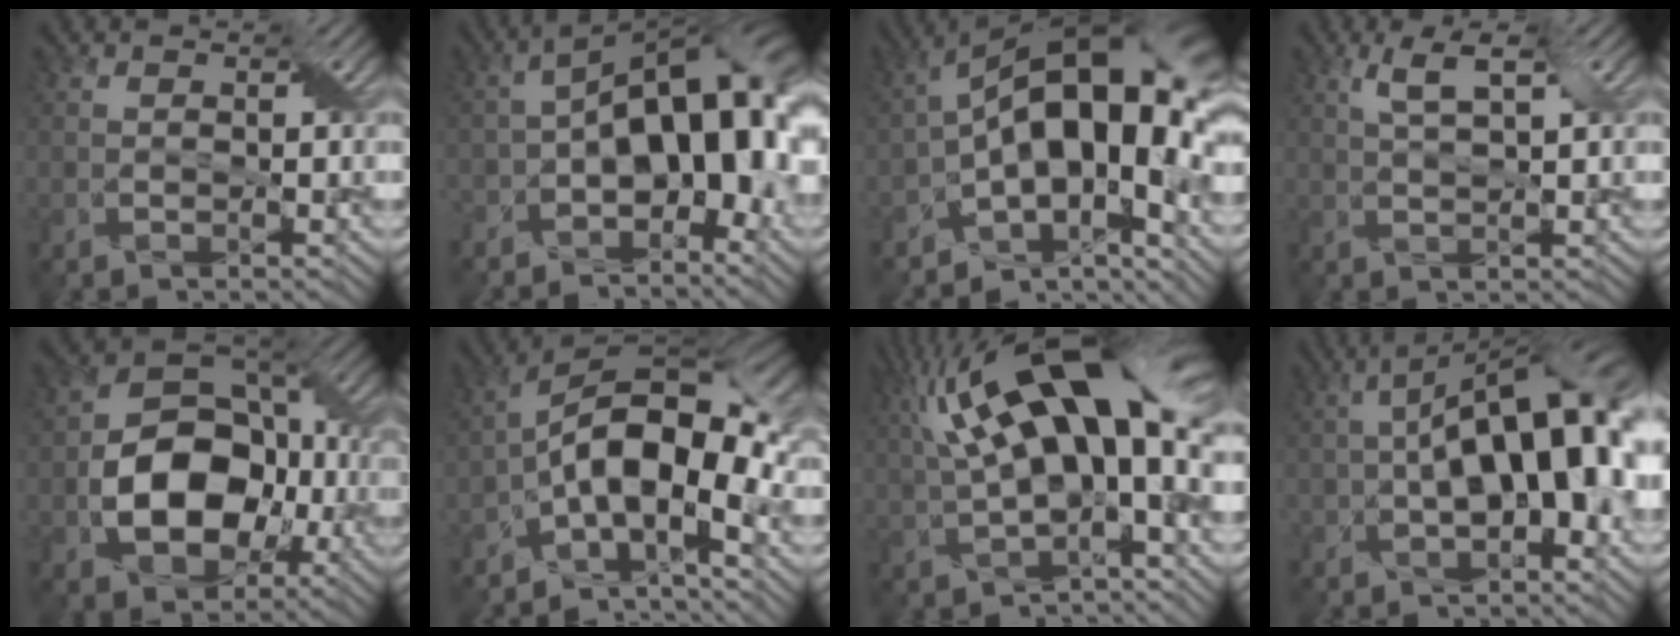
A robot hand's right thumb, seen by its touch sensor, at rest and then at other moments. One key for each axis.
{"total": 15.3, "fx": -3.3, "fy": 7.5, "fz": 12.9, "tx": -0.191, "ty": -0.003, "tz": -0.053}
{"total": 16.8, "fx": -2.4, "fy": 8.6, "fz": 14.3, "tx": -0.208, "ty": 0.013, "tz": -0.047}
{"total": 3.1, "fx": 2.0, "fy": -0.1, "fz": 2.4, "tx": -0.057, "ty": 0.007, "tz": 0.035}
{"total": 12.4, "fx": -2.7, "fy": 8.8, "fz": 8.2, "tx": -0.148, "ty": -0.018, "tz": -0.053}
{"total": 13.4, "fx": -4.5, "fy": 5.9, "fz": 11.1, "tx": -0.175, "ty": 0.007, "tz": -0.093}
{"total": 17.3, "fx": 4.1, "fy": 6.5, "fz": 15.5, "tx": -0.267, "ty": 0.019, "tz": 0.073}
{"total": 13.9, "fx": -0.9, "fy": 6.7, "fz": 12.2, "tx": -0.179, "ty": 0.005, "tz": -0.015}